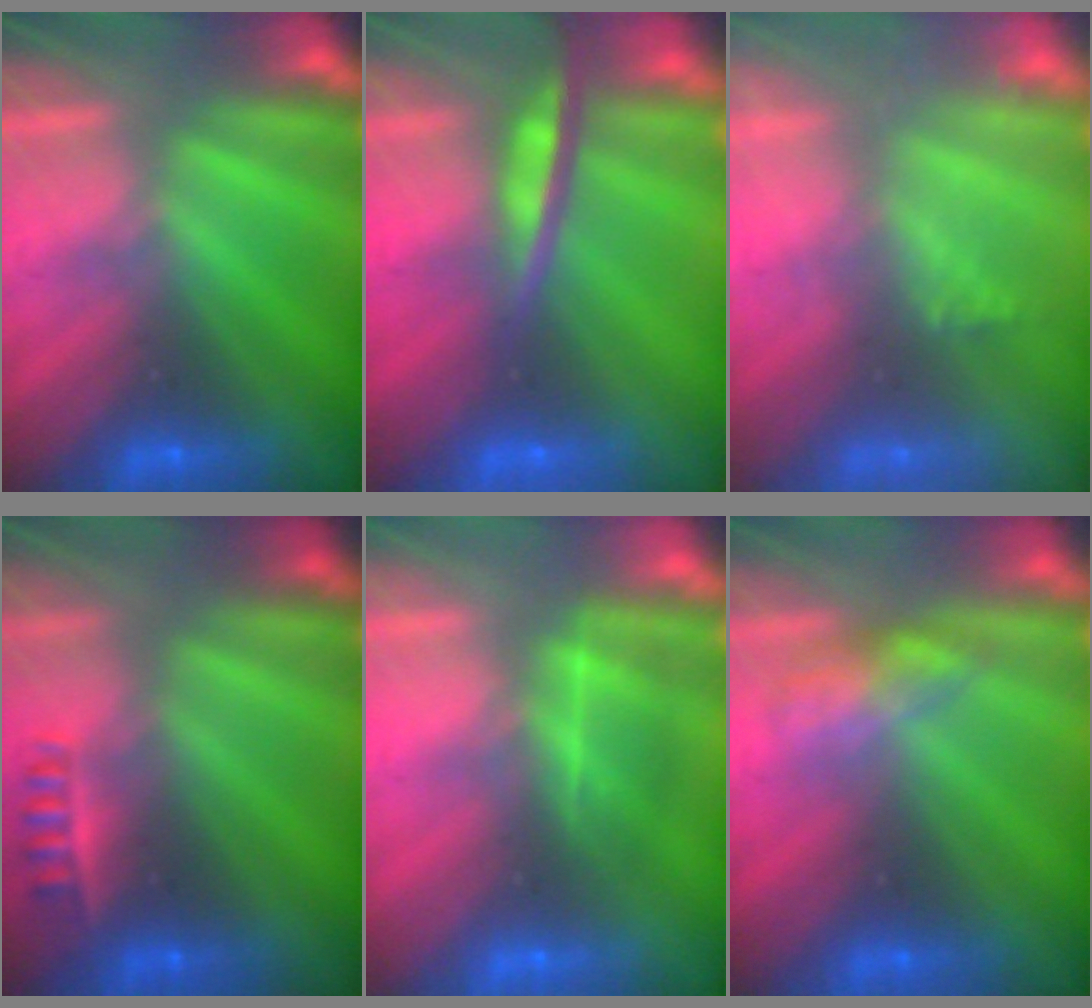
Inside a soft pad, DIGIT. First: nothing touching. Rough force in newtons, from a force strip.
{"total": 7.7}
{"total": 1.7}
{"total": 2.3}
{"total": 4.7}
{"total": 2.7}